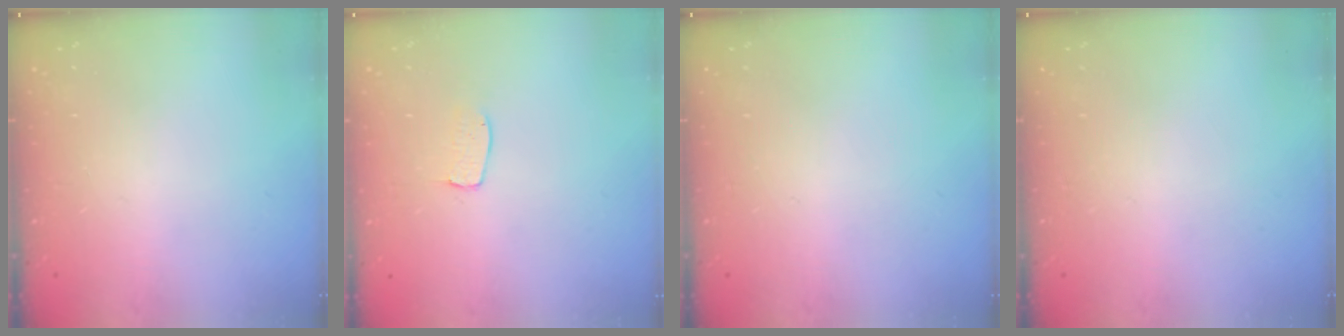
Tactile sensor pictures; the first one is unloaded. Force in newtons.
{"total": 3.5, "press": 3.4, "slide": 0.2}
{"total": 0.0}
{"total": 0.0}